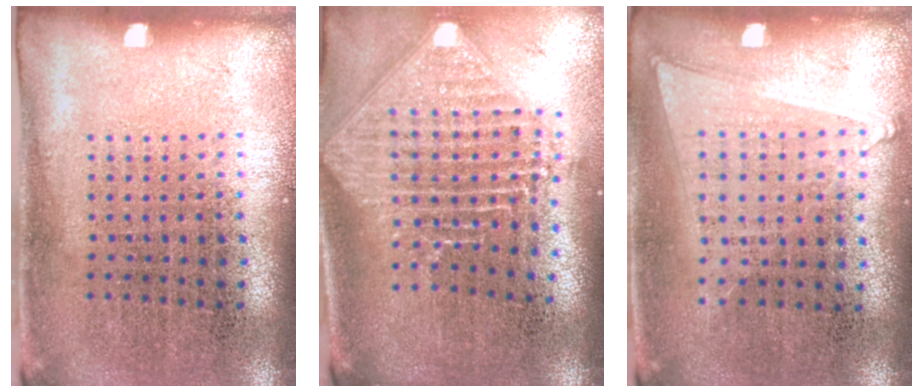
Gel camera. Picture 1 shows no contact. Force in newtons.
{"total": 2.4, "press": 1.8, "slide": 1.5}
{"total": 1.0, "press": 0.9, "slide": 0.5}